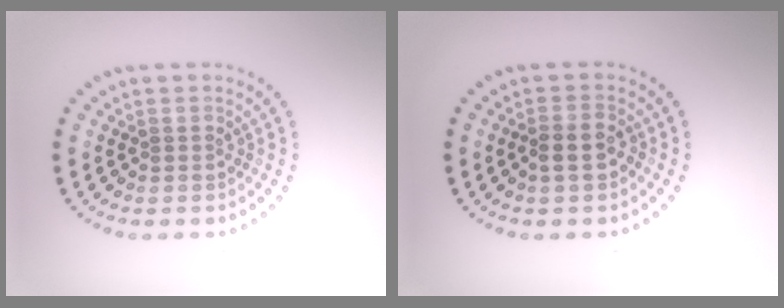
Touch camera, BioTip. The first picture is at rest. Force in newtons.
{"total": 2.4, "press": 2.3, "slide": 0.8}